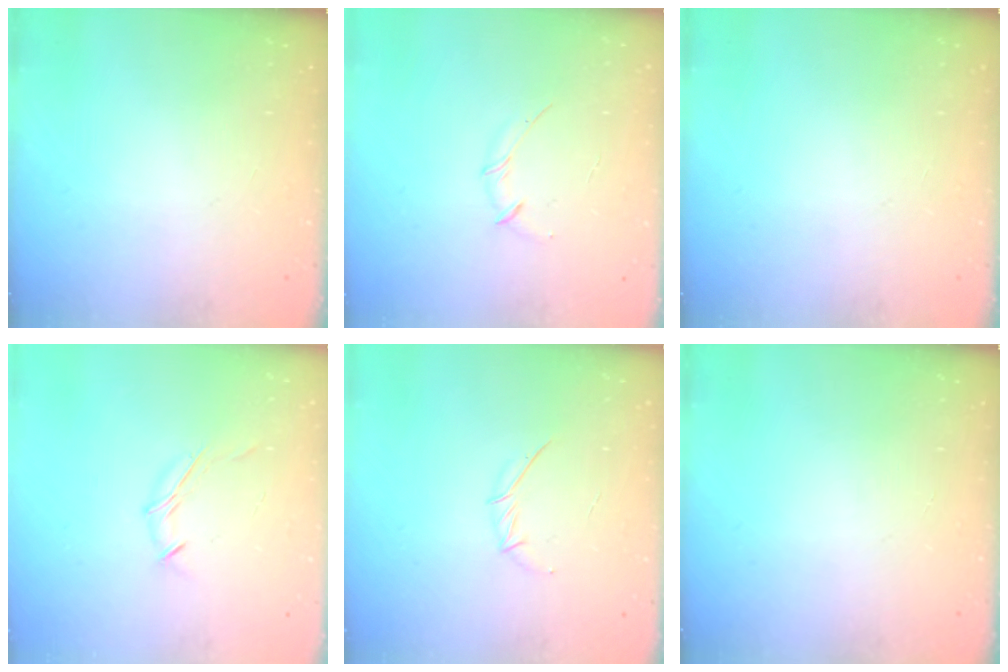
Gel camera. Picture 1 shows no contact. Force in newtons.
{"total": 3.0, "press": 2.9, "slide": 0.8}
{"total": 0.0}
{"total": 5.7, "press": 5.6, "slide": 0.7}
{"total": 3.9, "press": 3.8, "slide": 0.8}
{"total": 0.0}